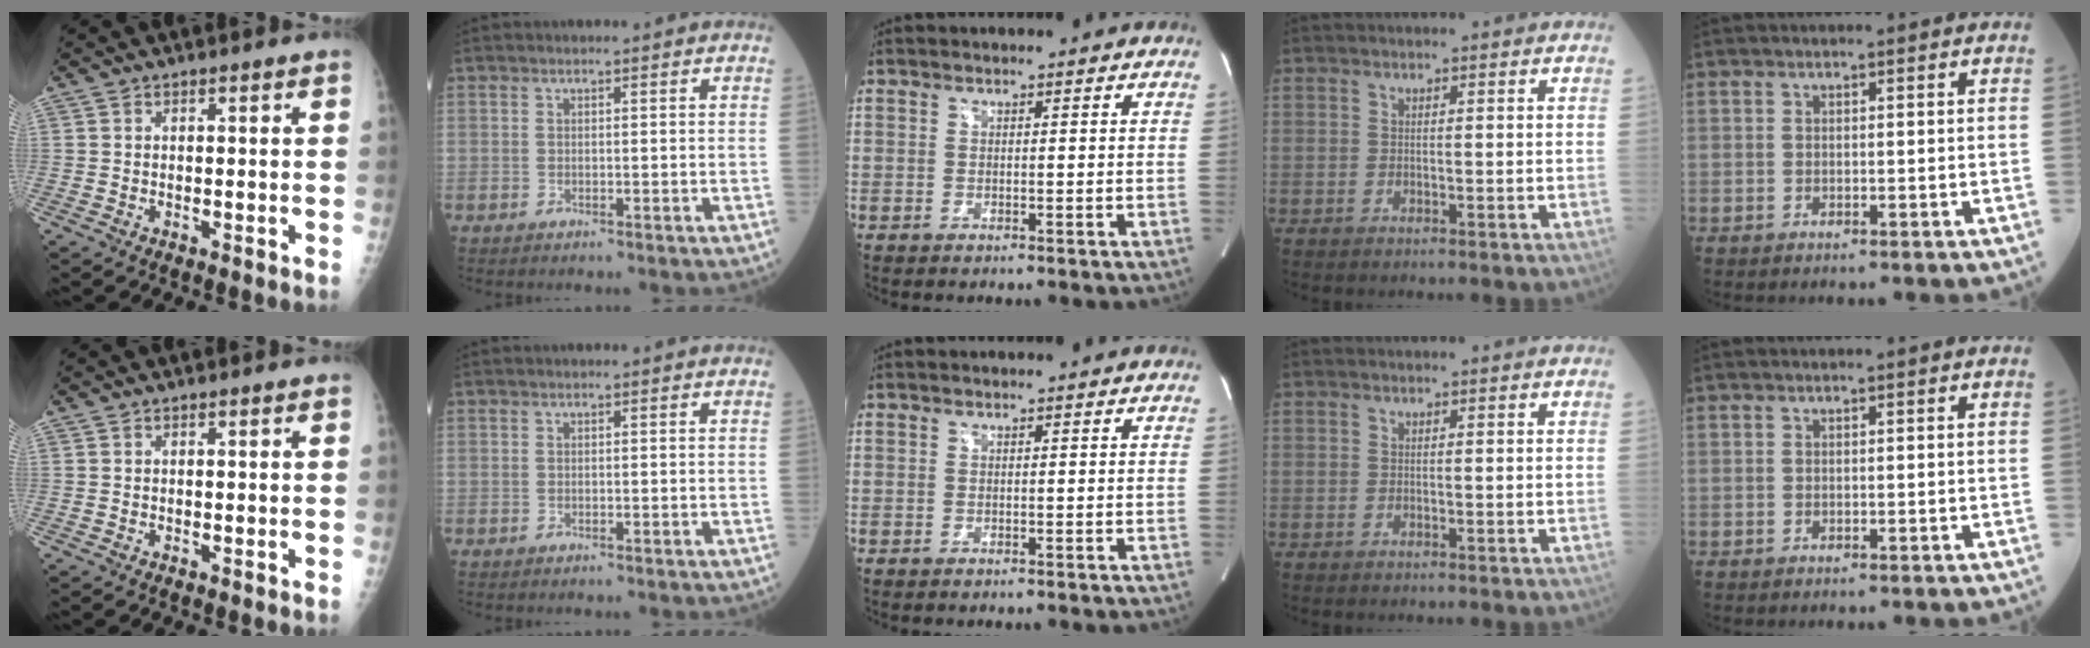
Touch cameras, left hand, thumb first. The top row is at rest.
{}